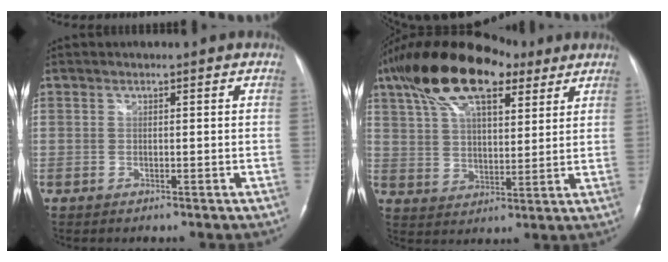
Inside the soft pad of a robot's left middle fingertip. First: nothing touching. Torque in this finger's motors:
{"motor_torque": [1.45, -0.69, 0.50, 0.21]}